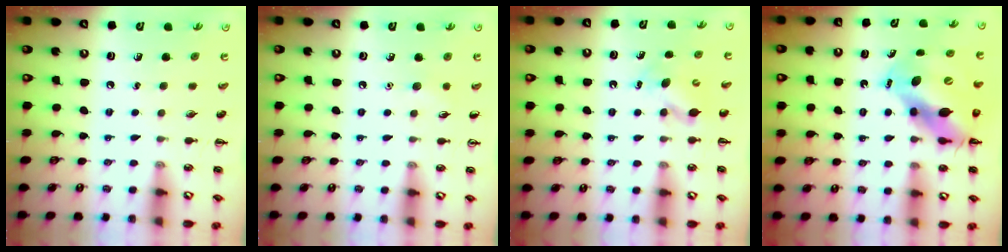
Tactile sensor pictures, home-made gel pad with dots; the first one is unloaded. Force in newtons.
{"total": 3.9, "press": 3.8, "slide": 1.0}
{"total": 5.5, "press": 5.4, "slide": 1.2}
{"total": 10.7, "press": 10.5, "slide": 2.3}